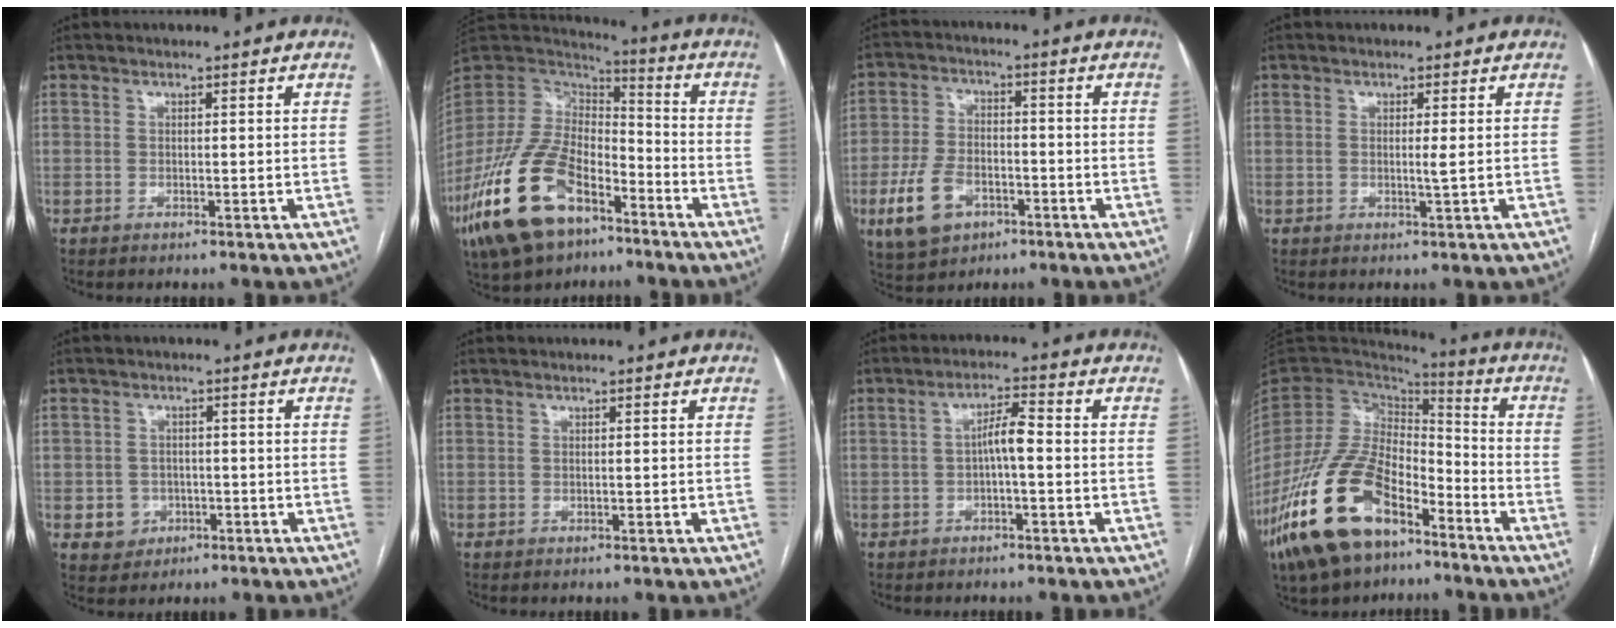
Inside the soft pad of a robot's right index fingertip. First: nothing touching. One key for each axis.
{"total": 20.4, "fx": -11.4, "fy": 10.1, "fz": 13.5, "tx": -0.297, "ty": -0.005, "tz": -0.210}
{"total": 9.4, "fx": -4.2, "fy": 6.0, "fz": 6.0, "tx": -0.135, "ty": 0.005, "tz": -0.070}
{"total": 1.2, "fx": -0.1, "fy": -0.3, "fz": 1.1, "tx": -0.021, "ty": -0.002, "tz": -0.003}
{"total": 4.0, "fx": -1.1, "fy": 3.9, "fz": 0.6, "tx": 0.002, "ty": 0.011, "tz": -0.010}
{"total": 0.0}
{"total": 4.0, "fx": -0.5, "fy": 0.7, "fz": 3.8, "tx": -0.065, "ty": 0.014, "tz": -0.007}
{"total": 20.0, "fx": -12.1, "fy": 9.1, "fz": 13.0, "tx": -0.268, "ty": 0.002, "tz": -0.221}